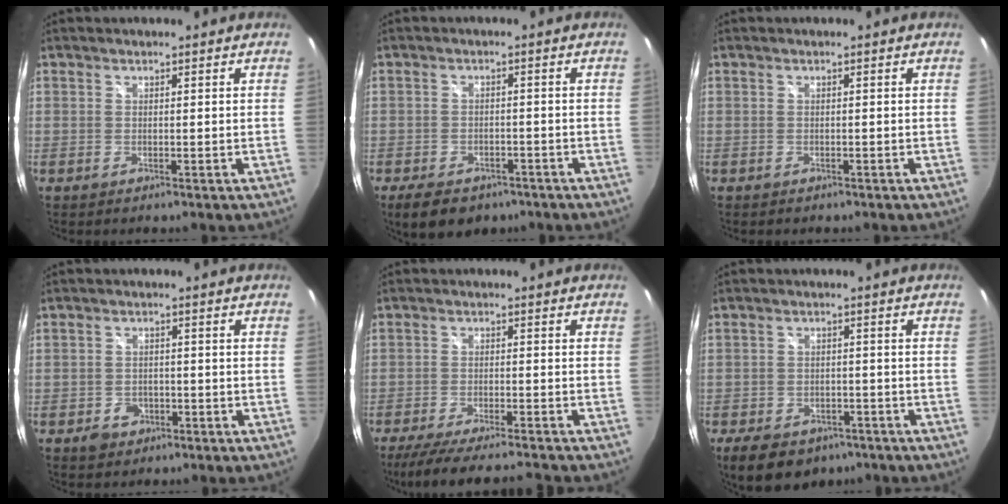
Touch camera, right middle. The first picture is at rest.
{"total": 8.7, "force": [-6.1, 4.7, 4.2], "torque": [-0.090, -0.009, -0.085]}
{"total": 0.7, "force": [-0.6, 0.3, 0.1], "torque": [-0.006, -0.002, -0.007]}
{"total": 3.7, "force": [-2.1, 2.8, 1.2], "torque": [-0.034, 0.005, -0.029]}
{"total": 12.5, "force": [-11.1, 0.8, 5.6], "torque": [-0.121, -0.018, -0.178]}
{"total": 10.7, "force": [-7.2, 6.2, 5.0], "torque": [-0.115, -0.004, -0.100]}